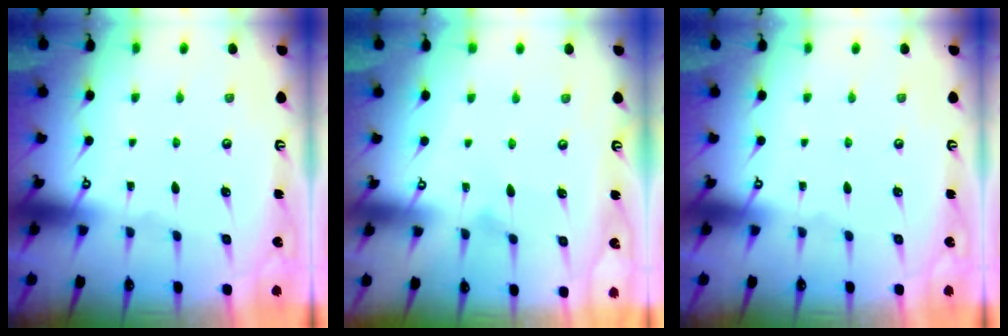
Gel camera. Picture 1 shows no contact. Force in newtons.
{"total": 8.5, "press": 8.5, "slide": 0.4}
{"total": 0.0}